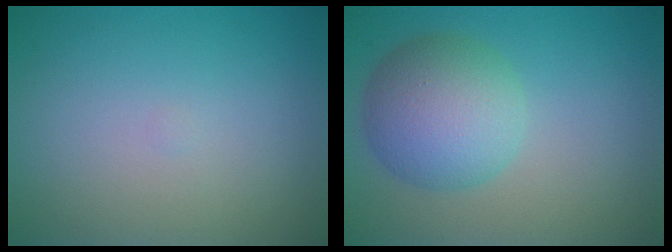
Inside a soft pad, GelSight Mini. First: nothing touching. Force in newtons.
{"total": 6.2, "press": 6.2, "slide": 0.1}